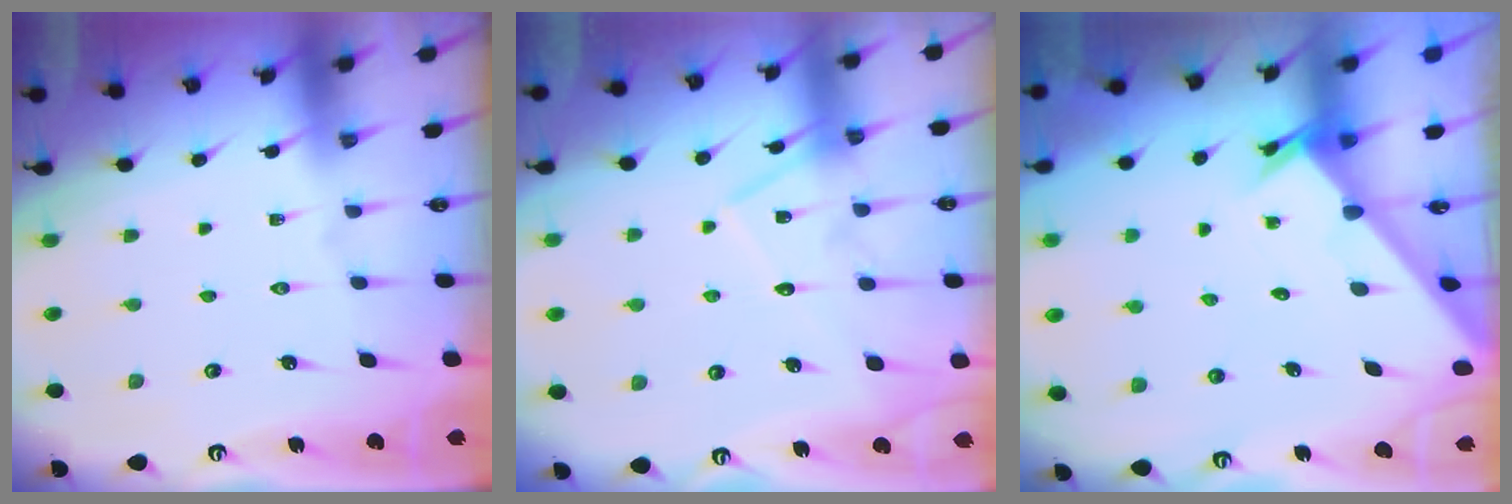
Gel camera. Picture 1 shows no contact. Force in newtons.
{"total": 13.2, "press": 13.2, "slide": 0.8}
{"total": 1.5, "press": 1.5, "slide": 0.1}